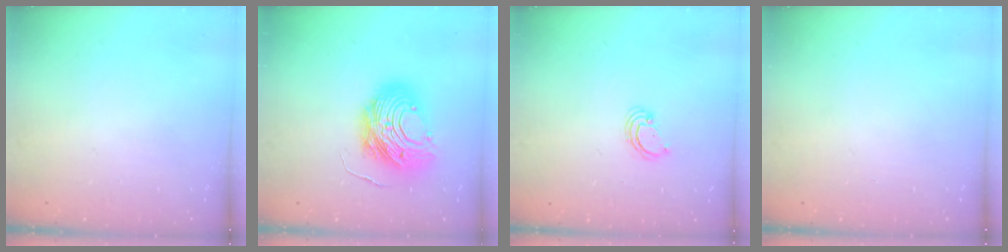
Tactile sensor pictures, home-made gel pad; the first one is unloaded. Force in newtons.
{"total": 15.5, "press": 15.4, "slide": 1.3}
{"total": 2.7, "press": 2.7, "slide": 0.2}
{"total": 0.0}